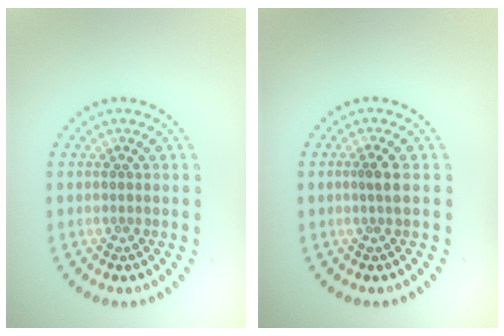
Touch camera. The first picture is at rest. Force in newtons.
{"total": 1.5, "press": 1.2, "slide": 0.9}